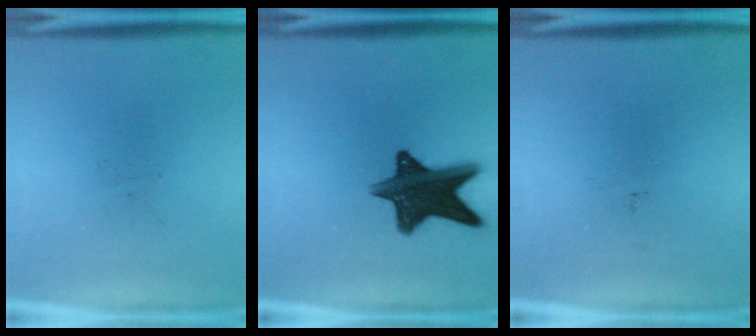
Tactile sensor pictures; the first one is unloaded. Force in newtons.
{"total": 14.0}
{"total": 0.0}